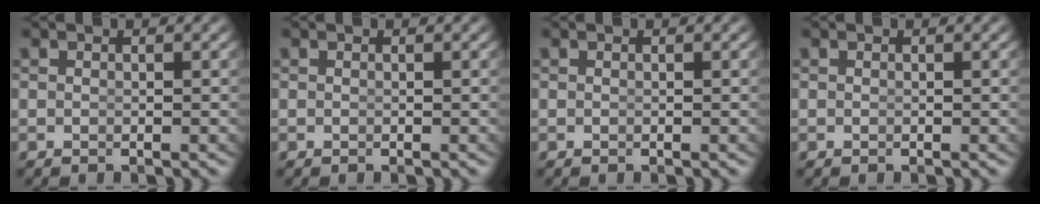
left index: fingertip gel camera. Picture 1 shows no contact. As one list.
[{"total": 0.0}, {"total": 0.0}, {"total": 0.0}]